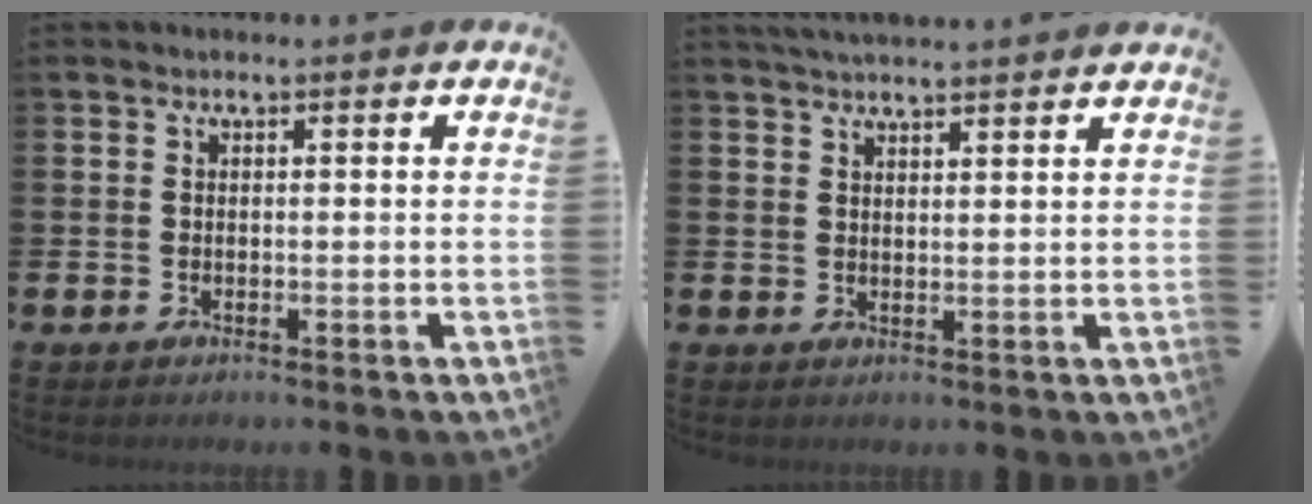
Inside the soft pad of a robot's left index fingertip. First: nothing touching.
{"total": 3.3, "force": [3.2, -0.3, 0.4], "torque": [-0.011, -0.012, 0.059]}